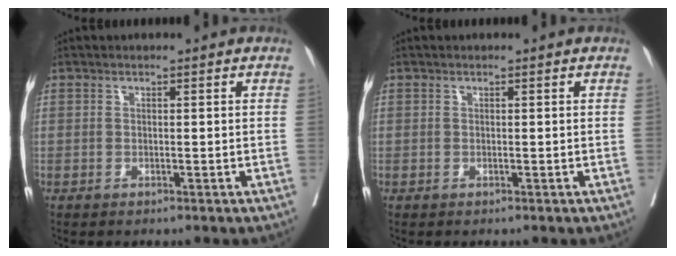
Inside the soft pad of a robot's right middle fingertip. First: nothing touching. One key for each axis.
{"total": 0.0}